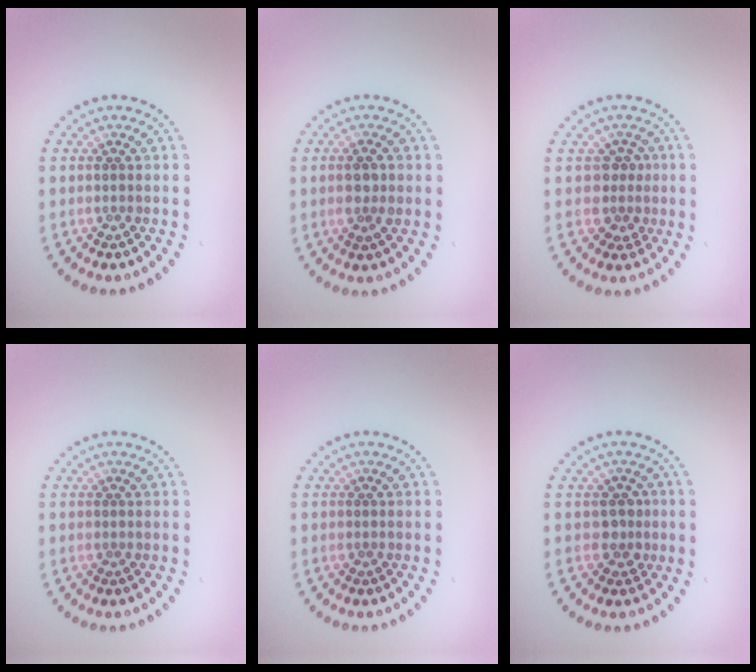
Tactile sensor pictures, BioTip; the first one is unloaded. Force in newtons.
{"total": 2.0, "press": 1.9, "slide": 0.6}
{"total": 2.2, "press": 1.7, "slide": 1.4}
{"total": 0.0}
{"total": 0.0}
{"total": 1.7, "press": 1.3, "slide": 1.0}